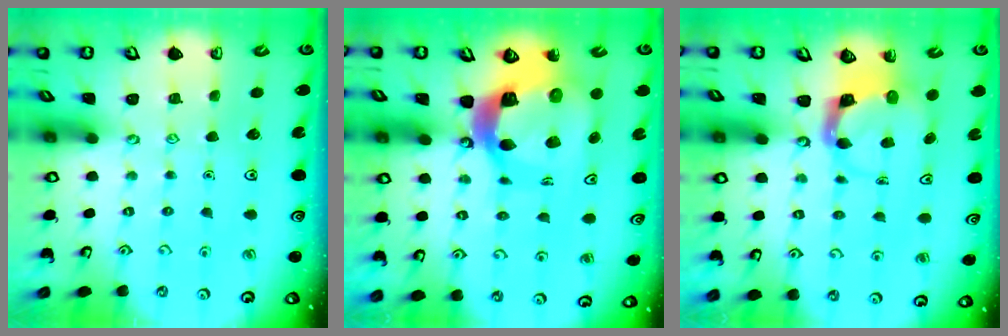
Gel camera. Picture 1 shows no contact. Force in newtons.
{"total": 14.2, "press": 14.1, "slide": 1.9}
{"total": 3.7, "press": 3.7, "slide": 0.5}